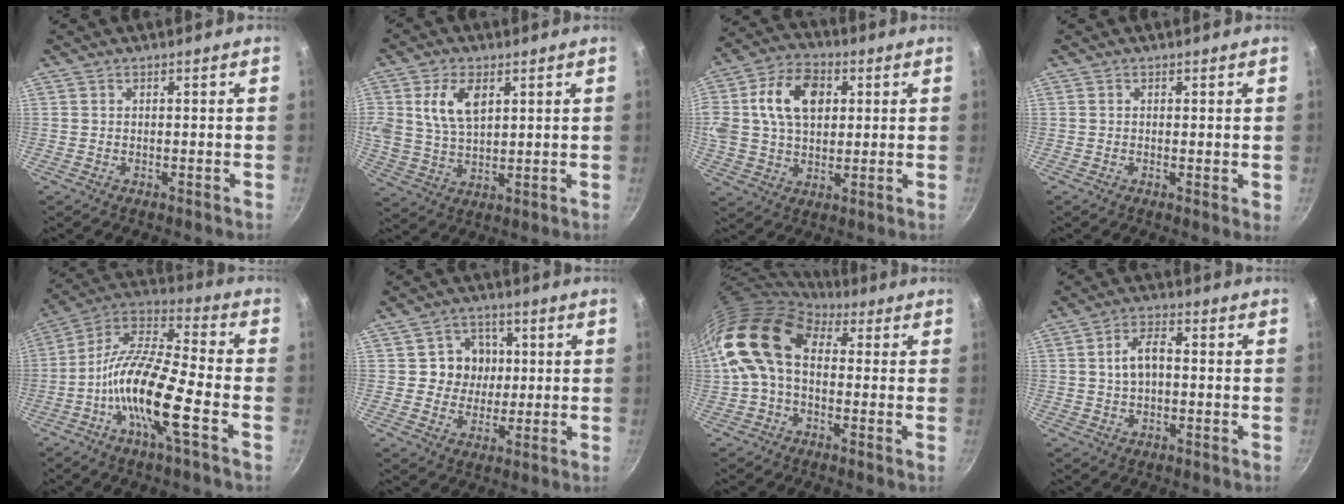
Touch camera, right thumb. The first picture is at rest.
{"total": 9.2, "force": [3.4, 5.5, 6.6], "torque": [-0.118, -0.016, 0.066]}
{"total": 16.5, "force": [3.8, 11.5, 11.1], "torque": [-0.195, 0.019, 0.055]}
{"total": 1.0, "force": [0.4, 0.3, 0.8], "torque": [-0.013, -0.003, 0.002]}
{"total": 16.4, "force": [-5.9, 3.6, 14.9], "torque": [-0.280, 0.043, -0.135]}
{"total": 7.2, "force": [0.9, 6.9, 2.0], "torque": [0.010, 0.002, 0.006]}
{"total": 13.9, "force": [1.4, 9.5, 10.1], "torque": [-0.170, 0.027, 0.002]}
{"total": 5.5, "force": [0.0, 3.2, 4.4], "torque": [-0.074, 0.023, -0.004]}